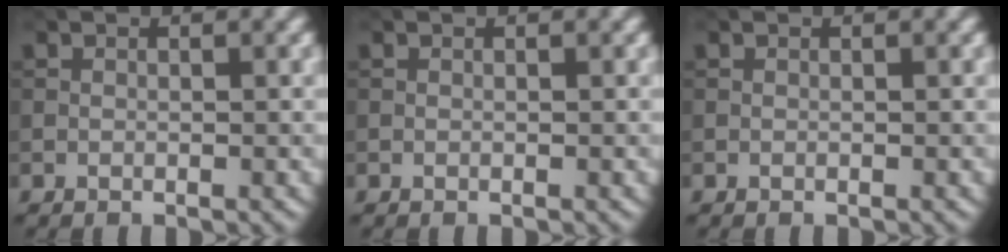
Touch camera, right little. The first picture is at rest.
{"total": 0.0}
{"total": 0.0}